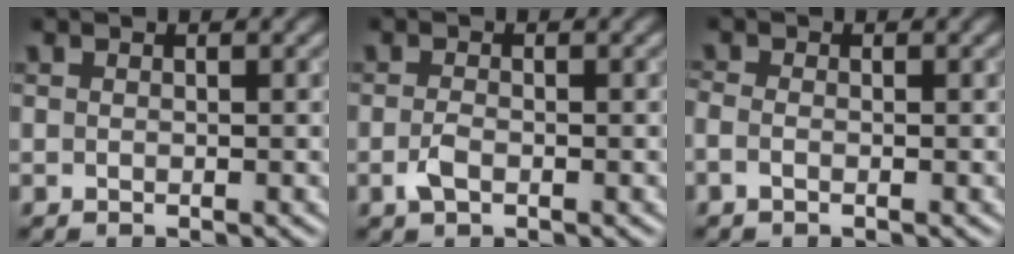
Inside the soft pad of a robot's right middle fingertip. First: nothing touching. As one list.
[{"total": 1.4, "force": [-0.6, 0.6, 1.1], "torque": [-0.026, -0.004, -0.013]}, {"total": 0.9, "force": [-0.5, 0.4, 0.7], "torque": [-0.019, -0.004, -0.012]}]